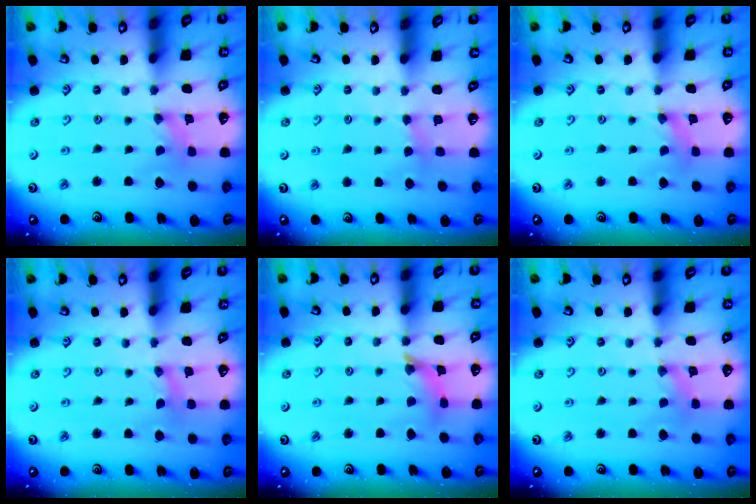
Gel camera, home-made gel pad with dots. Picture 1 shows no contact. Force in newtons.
{"total": 2.9, "press": 2.9, "slide": 0.4}
{"total": 1.6, "press": 1.6, "slide": 0.3}
{"total": 0.0}
{"total": 6.8, "press": 6.8, "slide": 0.6}
{"total": 1.0, "press": 1.0, "slide": 0.1}